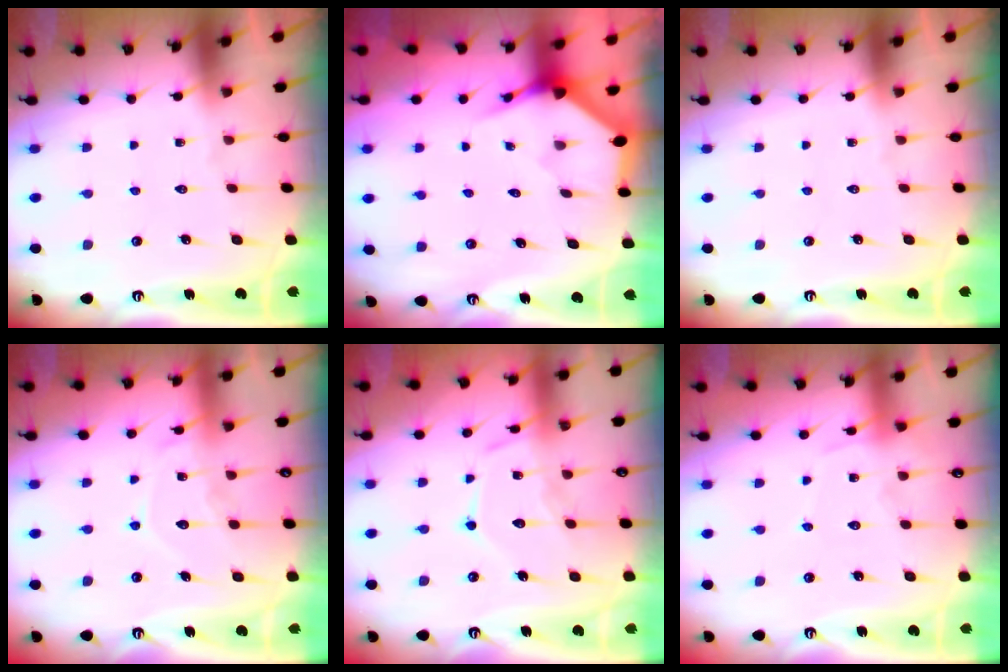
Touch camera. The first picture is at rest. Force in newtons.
{"total": 3.6, "press": 3.6, "slide": 0.1}
{"total": 0.0}
{"total": 11.1, "press": 11.1, "slide": 1.0}
{"total": 12.9, "press": 12.9, "slide": 1.0}
{"total": 6.2, "press": 6.1, "slide": 0.7}